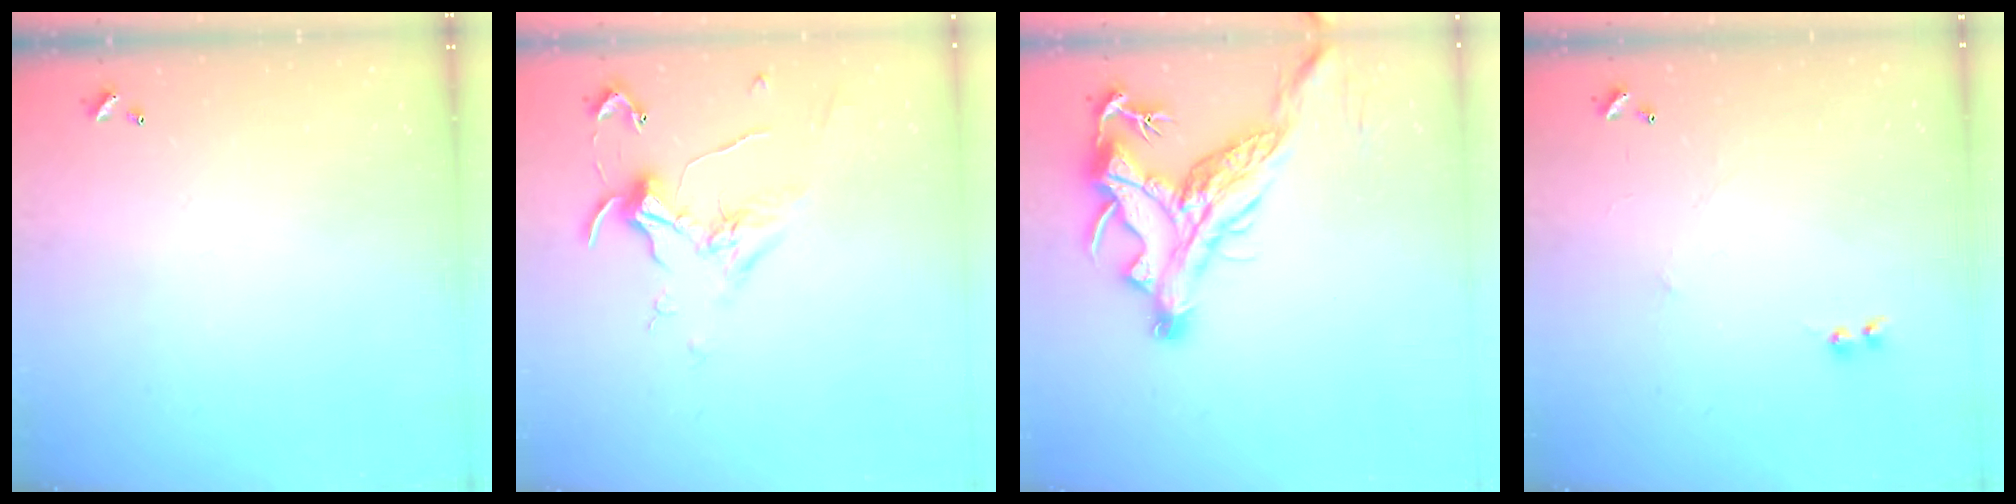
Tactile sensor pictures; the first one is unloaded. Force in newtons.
{"total": 0.7, "press": 0.3, "slide": 0.7}
{"total": 4.7, "press": 4.5, "slide": 1.2}
{"total": 1.2, "press": 1.2, "slide": 0.3}